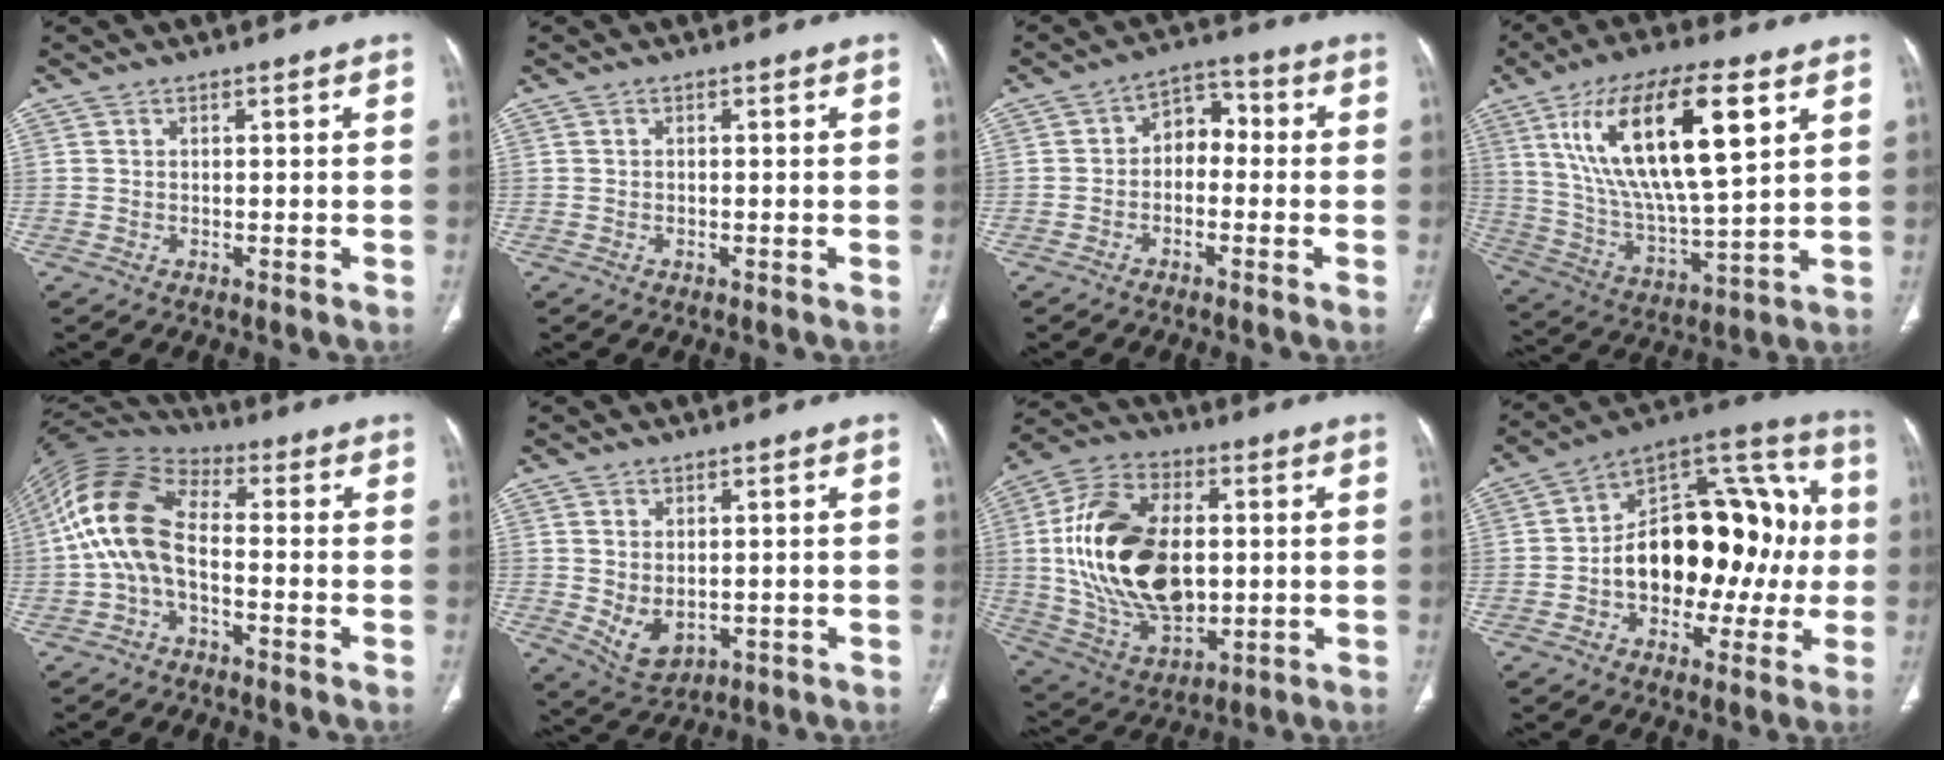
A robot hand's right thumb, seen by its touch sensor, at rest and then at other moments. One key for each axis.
{"total": 0.0}
{"total": 6.2, "fx": -0.7, "fy": 4.5, "fz": 4.2, "tx": -0.037, "ty": 0.034, "tz": -0.027}
{"total": 23.8, "fx": 8.8, "fy": 7.8, "fz": 20.7, "tx": -0.374, "ty": -0.017, "tz": 0.160}
{"total": 13.4, "fx": -1.5, "fy": 7.5, "fz": 10.9, "tx": -0.220, "ty": 0.037, "tz": -0.041}
{"total": 5.2, "fx": -0.3, "fy": 3.5, "fz": 3.9, "tx": -0.066, "ty": -0.009, "tz": 0.015}
{"total": 23.6, "fx": 1.5, "fy": 14.1, "fz": 18.8, "tx": -0.340, "ty": -0.004, "tz": 0.039}
{"total": 24.7, "fx": -1.0, "fy": 15.3, "fz": 19.4, "tx": -0.246, "ty": 0.053, "tz": -0.012}